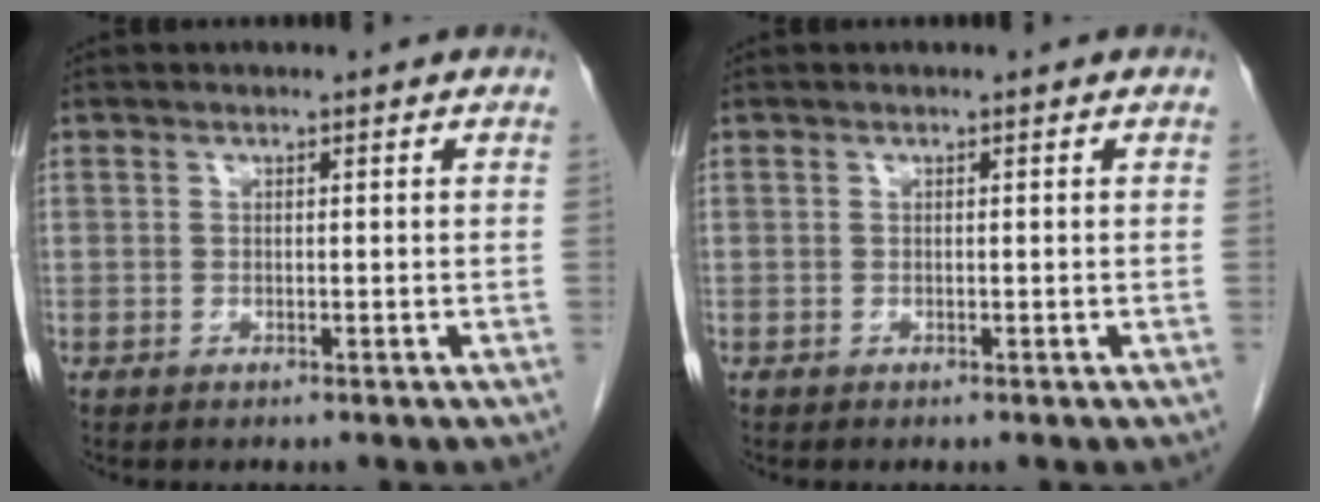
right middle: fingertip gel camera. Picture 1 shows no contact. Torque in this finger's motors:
{"motor_torque": [0.27, -0.05, 0.08, 0.01]}